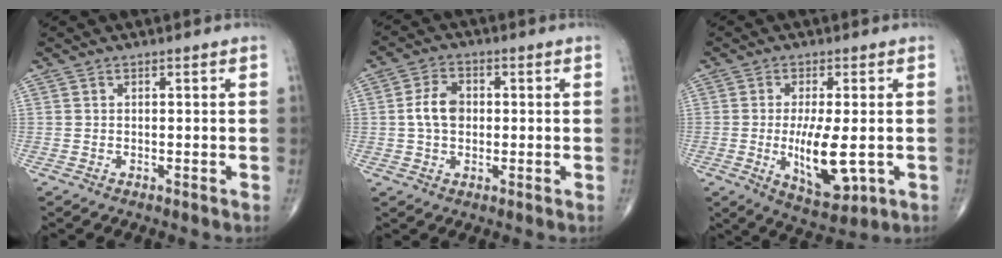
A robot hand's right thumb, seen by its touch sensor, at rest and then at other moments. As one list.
[{"total": 5.9, "force": [0.2, 4.2, 4.2], "torque": [-0.073, 0.011, -0.002]}, {"total": 10.8, "force": [-1.5, 3.9, 10.0], "torque": [-0.166, -0.021, -0.013]}]